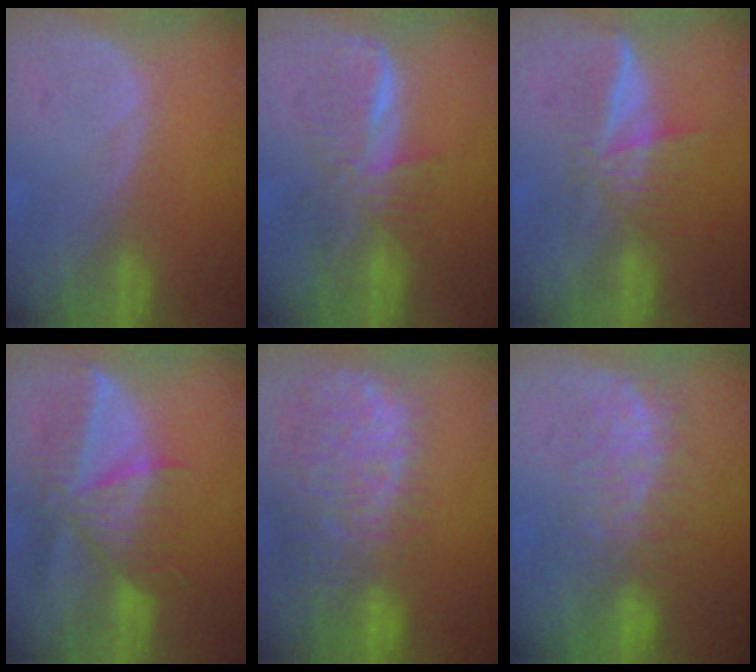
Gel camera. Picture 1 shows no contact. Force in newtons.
{"total": 6.8, "press": 6.4, "slide": 2.3}
{"total": 6.0, "press": 5.5, "slide": 2.4}
{"total": 8.4, "press": 7.9, "slide": 3.0}
{"total": 13.7, "press": 11.2, "slide": 7.9}
{"total": 7.8, "press": 7.5, "slide": 2.2}